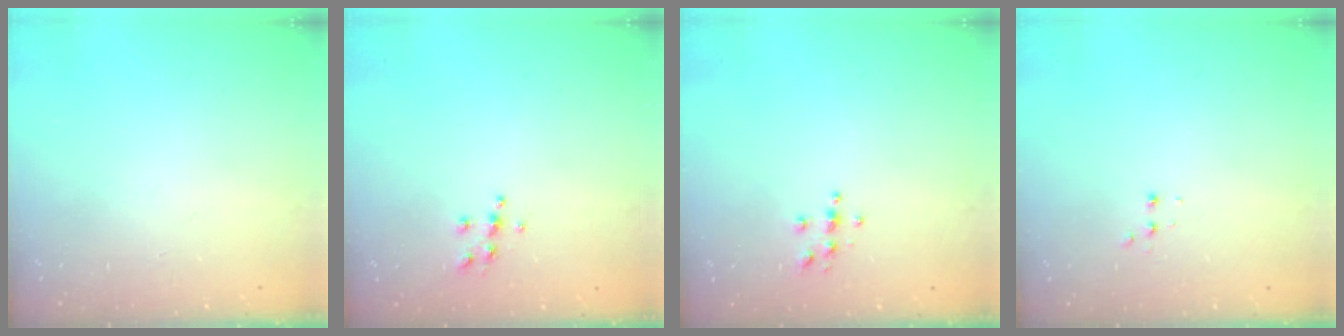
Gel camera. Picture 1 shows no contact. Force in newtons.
{"total": 5.3, "press": 5.2, "slide": 0.5}
{"total": 3.9, "press": 3.9, "slide": 0.4}
{"total": 2.4, "press": 2.2, "slide": 0.9}